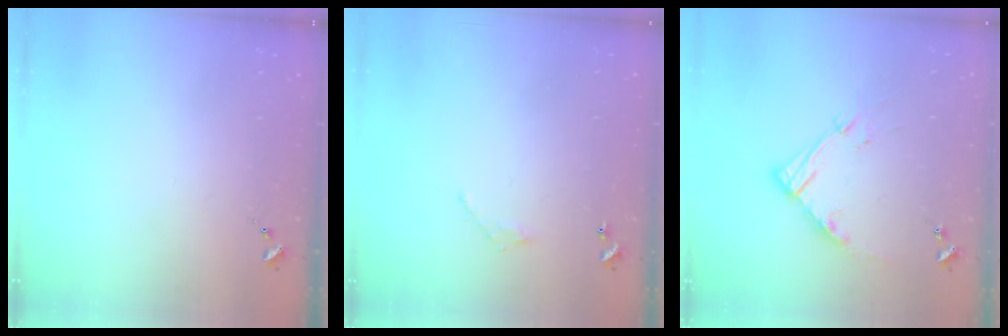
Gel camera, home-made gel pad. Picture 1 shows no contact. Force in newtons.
{"total": 4.3, "press": 4.3, "slide": 0.2}
{"total": 13.1, "press": 13.0, "slide": 1.3}